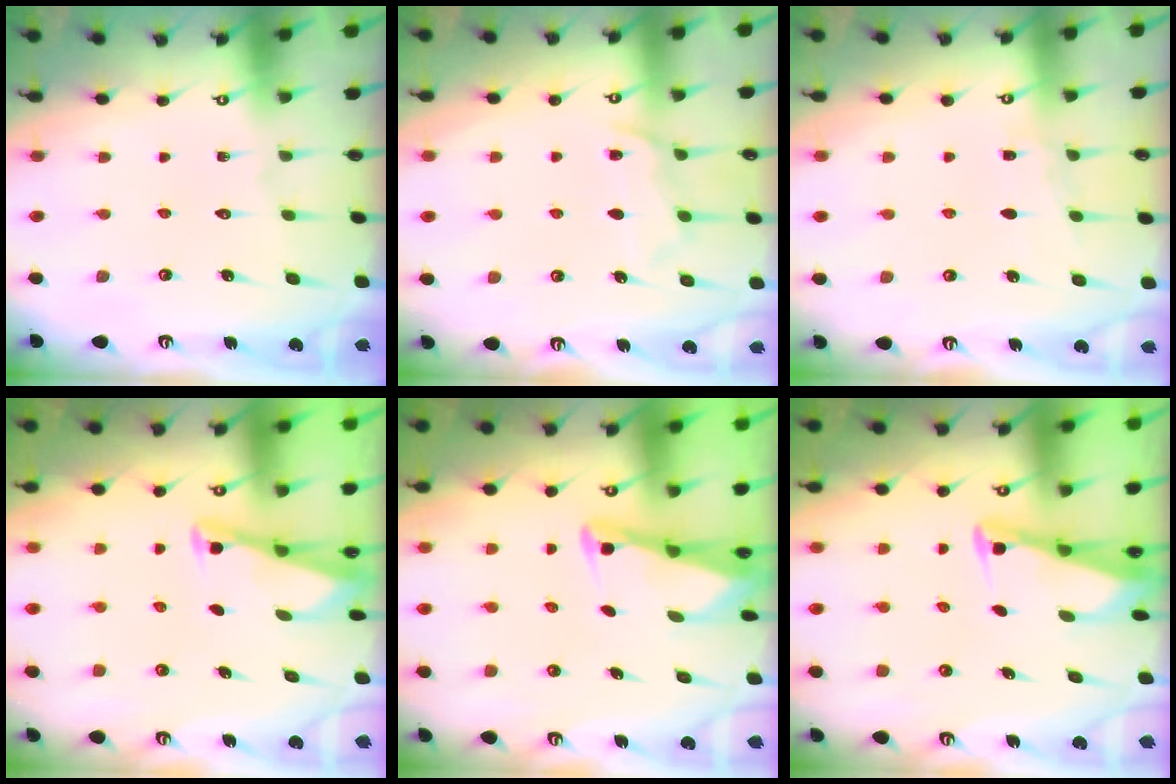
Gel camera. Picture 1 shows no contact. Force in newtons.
{"total": 7.7, "press": 7.7, "slide": 0.6}
{"total": 3.7, "press": 3.6, "slide": 0.4}
{"total": 2.8, "press": 2.8, "slide": 0.4}
{"total": 3.0, "press": 2.9, "slide": 0.6}
{"total": 2.7, "press": 2.7, "slide": 0.3}